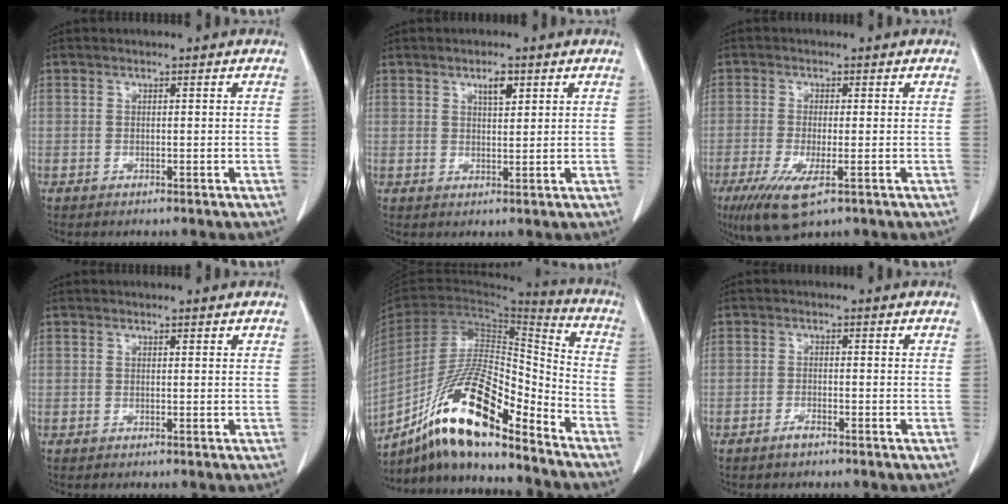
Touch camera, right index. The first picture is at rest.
{"total": 3.1, "force": [1.8, 1.2, 2.2], "torque": [-0.036, -0.003, 0.031]}
{"total": 7.0, "force": [-3.4, 1.5, 6.0], "torque": [-0.117, -0.021, -0.055]}
{"total": 0.5, "force": [0.5, 0.1, 0.2], "torque": [-0.005, -0.001, 0.004]}
{"total": 19.2, "force": [-13.2, 3.4, 13.6], "torque": [-0.269, -0.007, -0.239]}
{"total": 1.5, "force": [-1.2, 0.3, 0.9], "torque": [-0.019, 0.000, -0.023]}